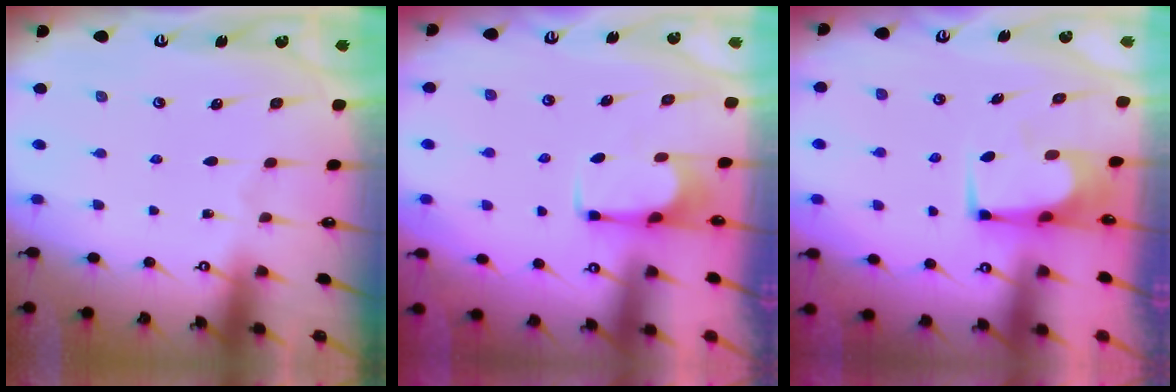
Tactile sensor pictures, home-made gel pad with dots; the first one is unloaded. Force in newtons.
{"total": 3.7, "press": 3.7, "slide": 0.6}
{"total": 1.0, "press": 0.9, "slide": 0.2}